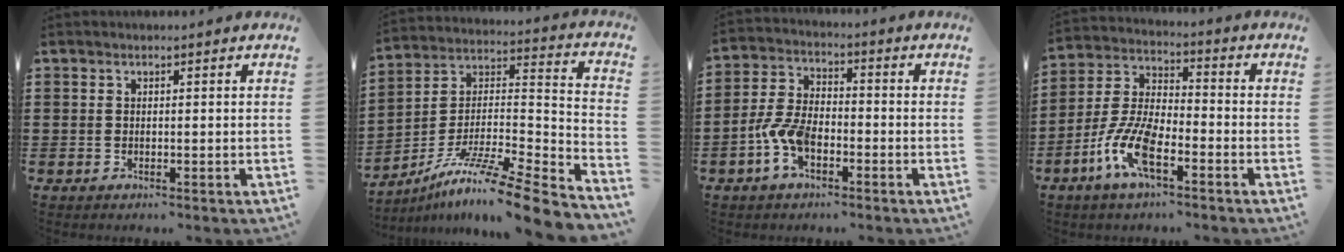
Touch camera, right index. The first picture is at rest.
{"total": 9.9, "force": [-7.8, 0.3, 6.1], "torque": [-0.107, -0.003, -0.152]}
{"total": 7.1, "force": [-3.1, 3.7, 5.2], "torque": [-0.137, -0.003, -0.066]}
{"total": 9.3, "force": [-4.6, 3.4, 7.4], "torque": [-0.184, -0.008, -0.091]}